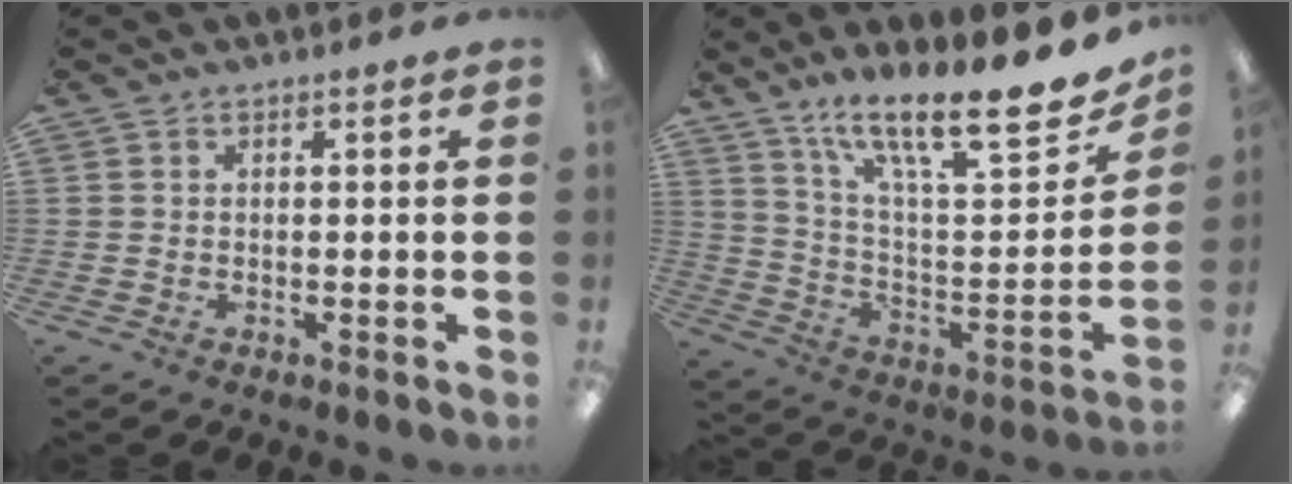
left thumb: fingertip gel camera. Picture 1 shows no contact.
{"total": 19.2, "force": [14.9, 4.3, 11.3], "torque": [-0.180, -0.113, 0.248]}